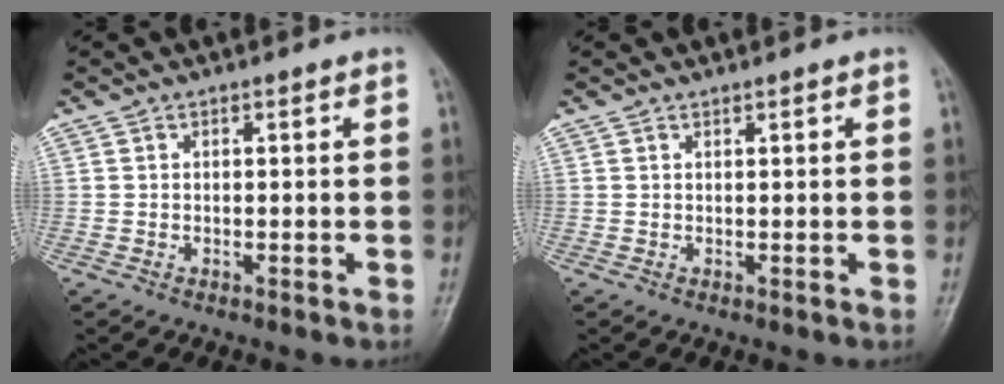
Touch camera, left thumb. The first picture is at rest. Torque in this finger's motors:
{"motor_torque": [0.27, 0.09, -0.30, 0.11, -0.01]}